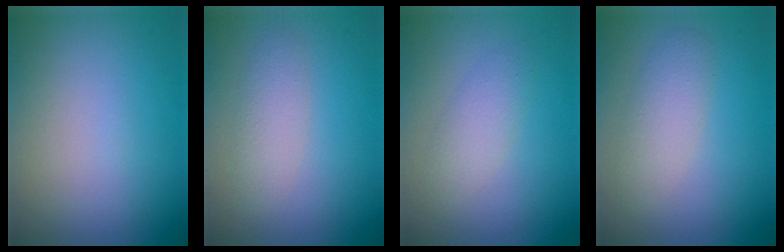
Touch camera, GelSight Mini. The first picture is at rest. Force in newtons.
{"total": 2.2, "press": 2.2, "slide": 0.1}
{"total": 2.2, "press": 2.2, "slide": 0.0}
{"total": 2.8, "press": 2.7, "slide": 0.3}